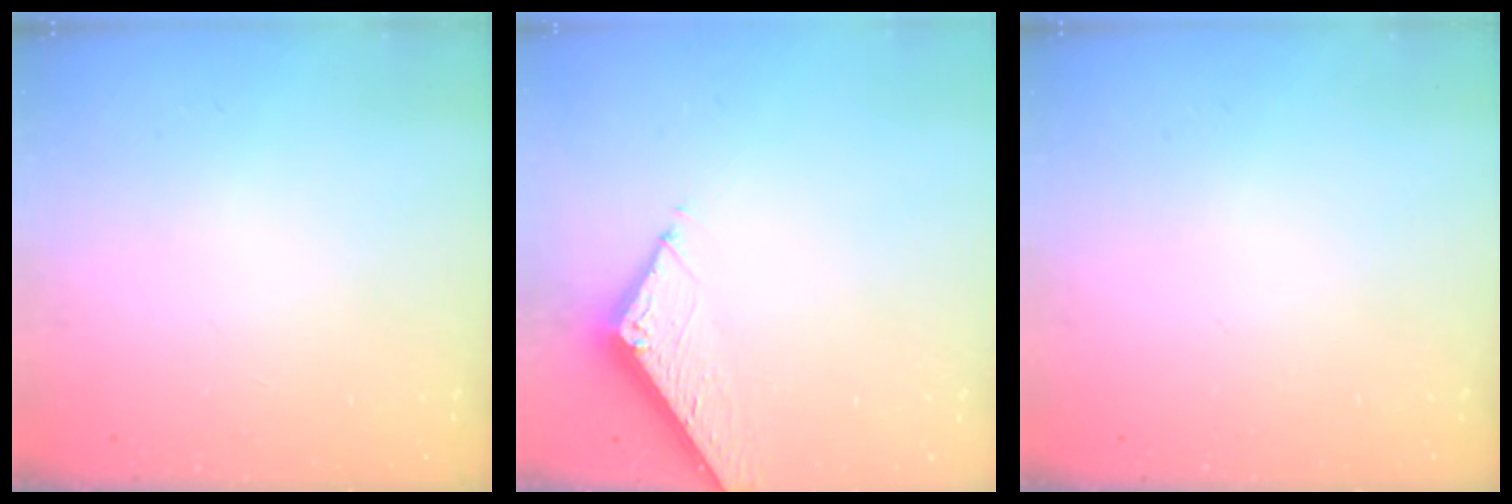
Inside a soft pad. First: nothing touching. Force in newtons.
{"total": 5.5, "press": 5.5, "slide": 0.3}
{"total": 0.0}